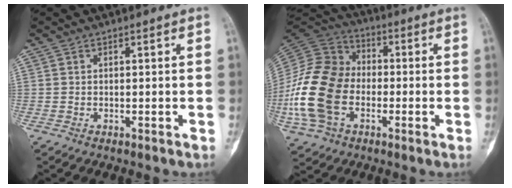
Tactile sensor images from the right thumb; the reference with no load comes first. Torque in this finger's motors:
{"motor_torque": [0.26, 1.28, 0.82, 0.58, 0.20]}